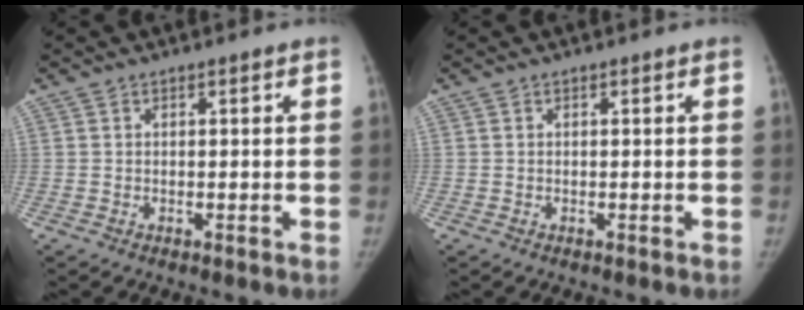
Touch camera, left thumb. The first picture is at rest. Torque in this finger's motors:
{"motor_torque": [0.05, -0.03, 0.17, -0.17, 0.01]}